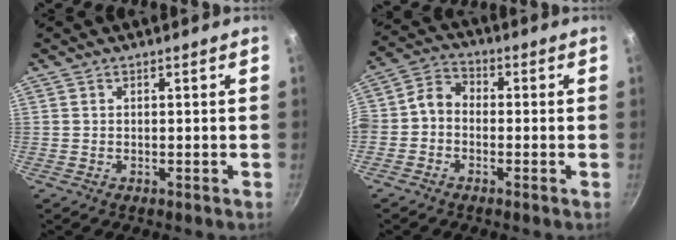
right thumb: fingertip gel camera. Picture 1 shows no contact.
{"total": 5.5, "force": [-1.4, 4.3, 3.2], "torque": [-0.051, 0.028, -0.046]}